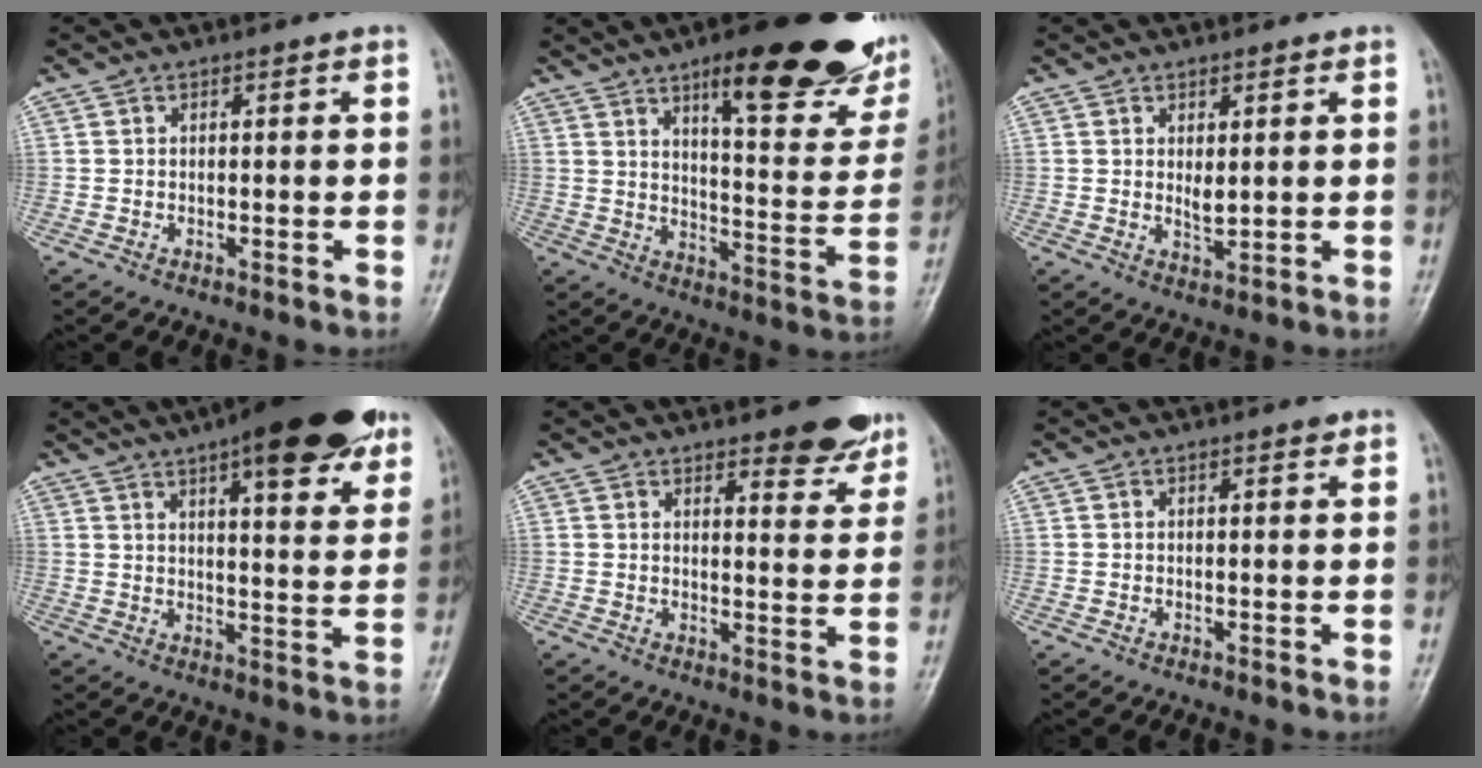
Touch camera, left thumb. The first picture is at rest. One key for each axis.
{"total": 26.1, "fx": 16.0, "fy": 7.4, "fz": 19.2, "tx": -0.218, "ty": -0.070, "tz": 0.220}
{"total": 2.7, "fx": 0.8, "fy": 1.2, "fz": 2.2, "tx": -0.033, "ty": -0.011, "tz": 0.016}
{"total": 19.3, "fx": 12.1, "fy": 5.7, "fz": 14.0, "tx": -0.167, "ty": -0.034, "tz": 0.160}
{"total": 7.3, "fx": 5.5, "fy": 2.5, "fz": 4.2, "tx": -0.027, "ty": -0.037, "tz": 0.067}
{"total": 0.7, "fx": 0.5, "fy": 0.2, "fz": 0.5, "tx": -0.007, "ty": -0.002, "tz": 0.006}